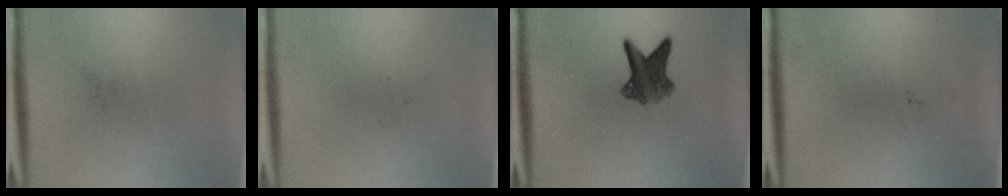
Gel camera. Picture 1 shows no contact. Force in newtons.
{"total": 0.0}
{"total": 6.5}
{"total": 0.0}